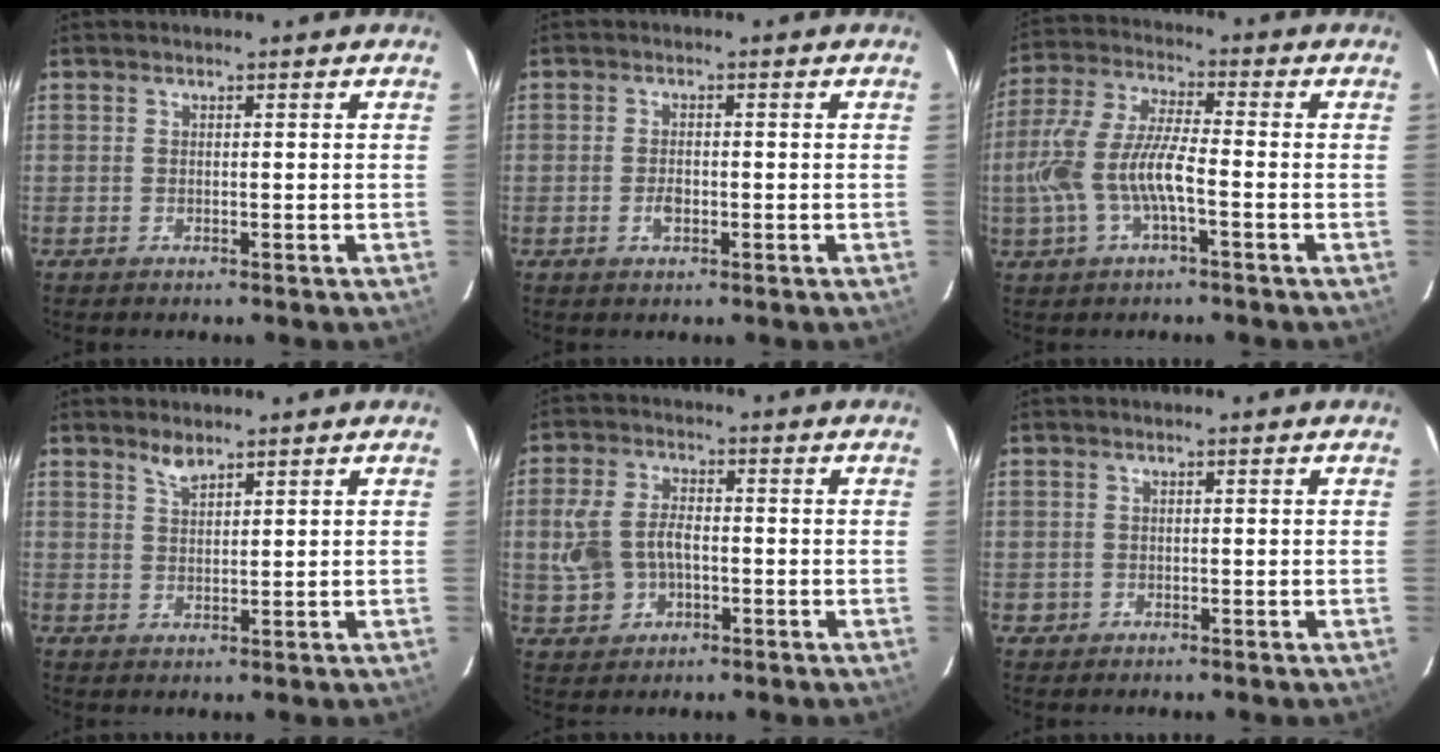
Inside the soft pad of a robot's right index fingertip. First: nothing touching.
{"total": 2.5, "force": [-0.8, 1.3, 2.0], "torque": [-0.038, 0.002, -0.013]}
{"total": 11.8, "force": [-3.2, 3.5, 10.8], "torque": [-0.237, 0.002, -0.060]}
{"total": 2.6, "force": [2.2, 0.7, 1.2], "torque": [-0.022, 0.002, 0.043]}
{"total": 8.2, "force": [-1.2, 5.7, 5.7], "torque": [-0.132, 0.011, -0.010]}
{"total": 1.2, "force": [-0.1, 1.1, 0.0], "torque": [0.003, 0.004, 0.001]}